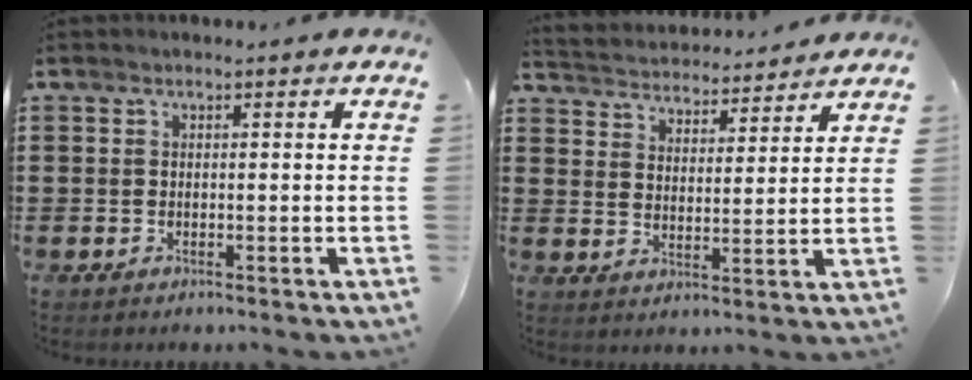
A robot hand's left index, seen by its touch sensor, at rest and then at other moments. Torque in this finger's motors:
{"motor_torque": [2.14, 0.00, 0.15, 0.04]}